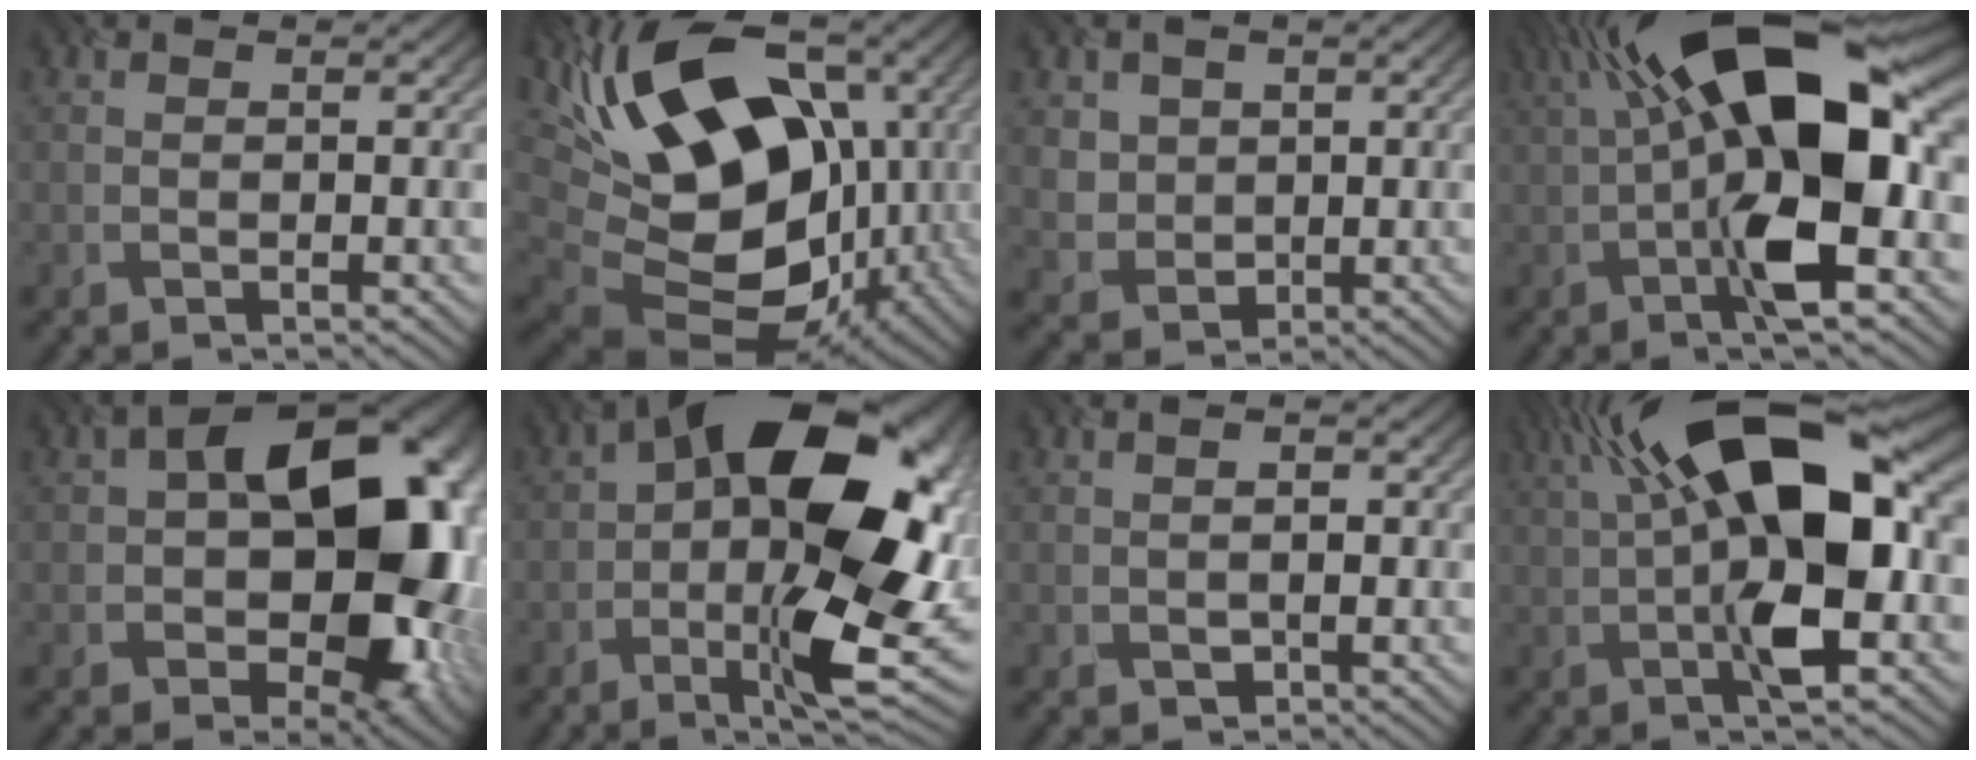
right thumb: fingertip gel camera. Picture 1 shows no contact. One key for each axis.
{"total": 19.3, "fx": 2.2, "fy": 12.8, "fz": 14.3, "tx": -0.266, "ty": -0.010, "tz": 0.038}
{"total": 4.8, "fx": 1.7, "fy": 4.3, "fz": 1.3, "tx": -0.064, "ty": -0.013, "tz": 0.041}
{"total": 17.9, "fx": 0.7, "fy": 6.9, "fz": 16.5, "tx": -0.279, "ty": 0.040, "tz": -0.007}
{"total": 18.2, "fx": 0.8, "fy": 12.1, "fz": 13.5, "tx": -0.150, "ty": -0.018, "tz": 0.024}
{"total": 19.9, "fx": 0.5, "fy": 8.9, "fz": 17.8, "tx": -0.278, "ty": 0.011, "tz": -0.002}
{"total": 1.7, "fx": -0.2, "fy": 1.3, "fz": 1.1, "tx": -0.016, "ty": -0.004, "tz": -0.001}
{"total": 16.3, "fx": 2.6, "fy": 6.7, "fz": 14.6, "tx": -0.251, "ty": 0.027, "tz": 0.027}